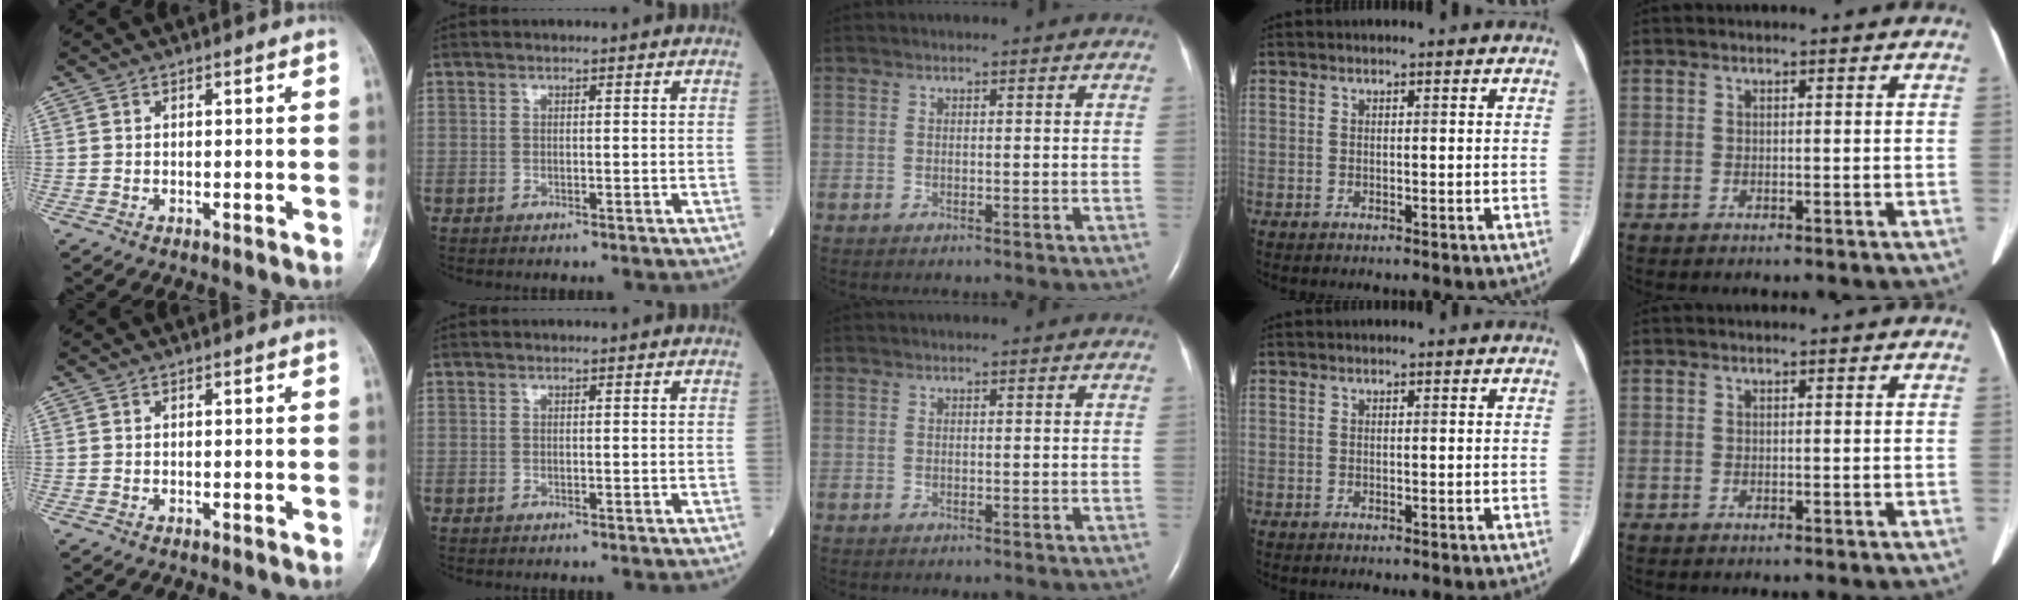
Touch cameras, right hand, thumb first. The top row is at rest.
{}